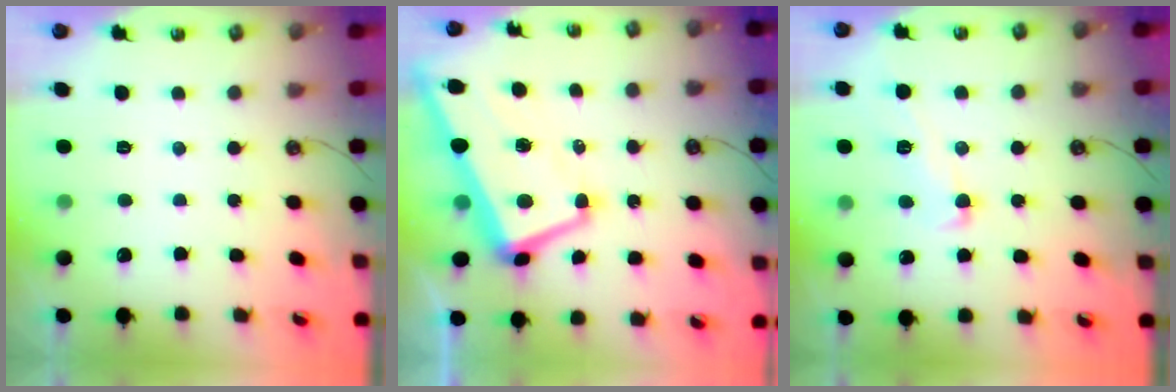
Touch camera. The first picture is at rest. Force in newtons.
{"total": 4.4, "press": 4.2, "slide": 1.1}
{"total": 2.1, "press": 1.8, "slide": 1.1}